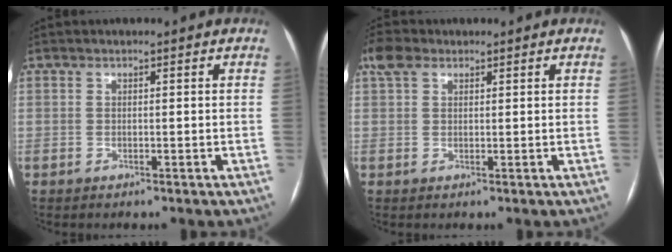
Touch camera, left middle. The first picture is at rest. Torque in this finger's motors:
{"motor_torque": [0.40, -0.38, 0.14, 0.00]}